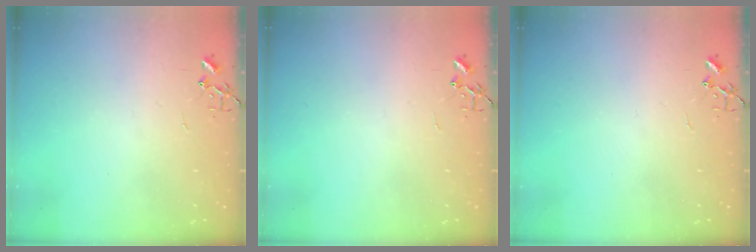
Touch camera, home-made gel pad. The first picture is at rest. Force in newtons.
{"total": 0.0}
{"total": 0.0}